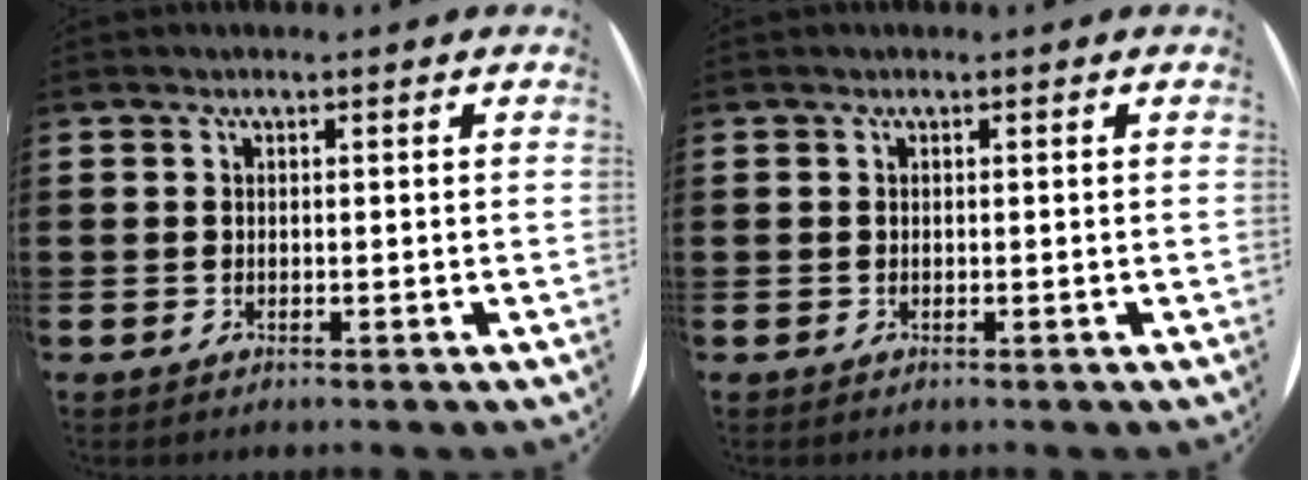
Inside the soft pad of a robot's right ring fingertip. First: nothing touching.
{"total": 0.0}